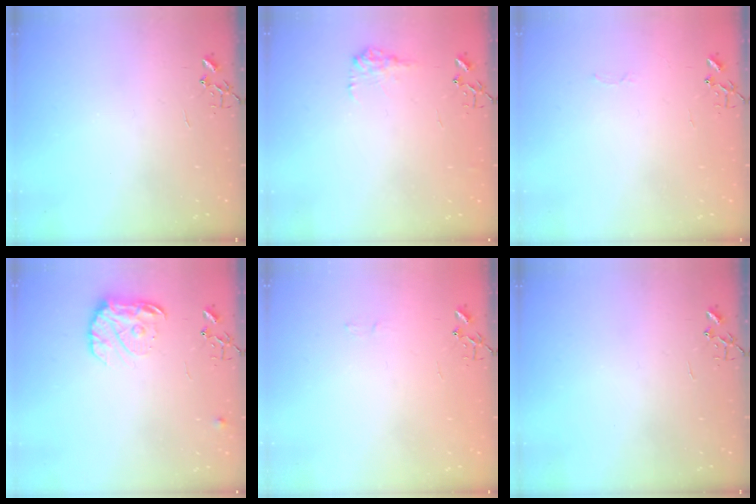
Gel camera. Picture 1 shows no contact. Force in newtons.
{"total": 8.9, "press": 8.9, "slide": 0.3}
{"total": 2.5, "press": 2.5, "slide": 0.4}
{"total": 12.7, "press": 12.6, "slide": 0.7}
{"total": 3.9, "press": 3.9, "slide": 0.5}
{"total": 0.0}